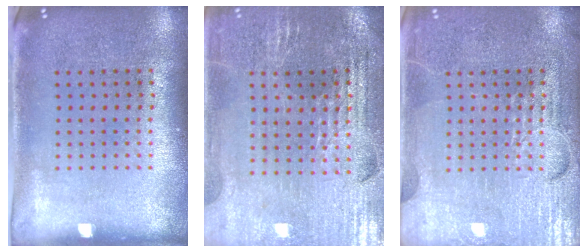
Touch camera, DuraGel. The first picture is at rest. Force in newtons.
{"total": 2.9, "press": 2.8, "slide": 0.4}
{"total": 5.6, "press": 5.5, "slide": 0.8}